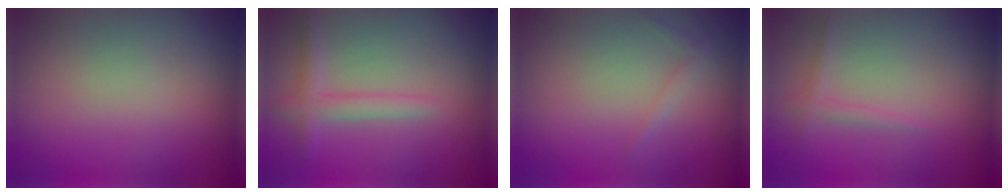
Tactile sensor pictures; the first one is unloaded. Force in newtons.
{"total": 2.1, "press": 2.1, "slide": 0.2}
{"total": 0.8, "press": 0.8, "slide": 0.1}
{"total": 1.1, "press": 1.1, "slide": 0.1}